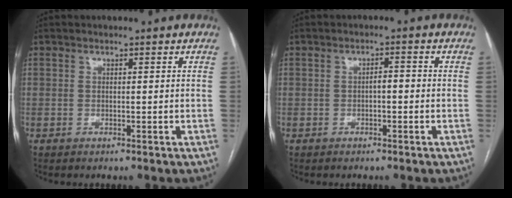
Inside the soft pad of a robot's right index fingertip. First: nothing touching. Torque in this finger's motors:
{"motor_torque": [0.38, 0.15, 0.29, 0.06]}